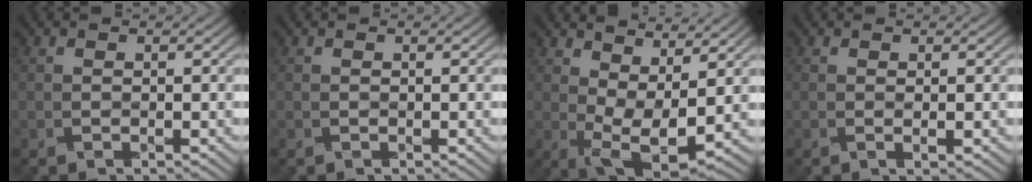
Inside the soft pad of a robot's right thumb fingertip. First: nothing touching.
{"total": 0.0}
{"total": 7.8, "force": [2.7, 3.4, 6.5], "torque": [-0.124, -0.005, 0.049]}
{"total": 0.5, "force": [0.0, -0.2, 0.5], "torque": [-0.010, 0.000, 0.000]}